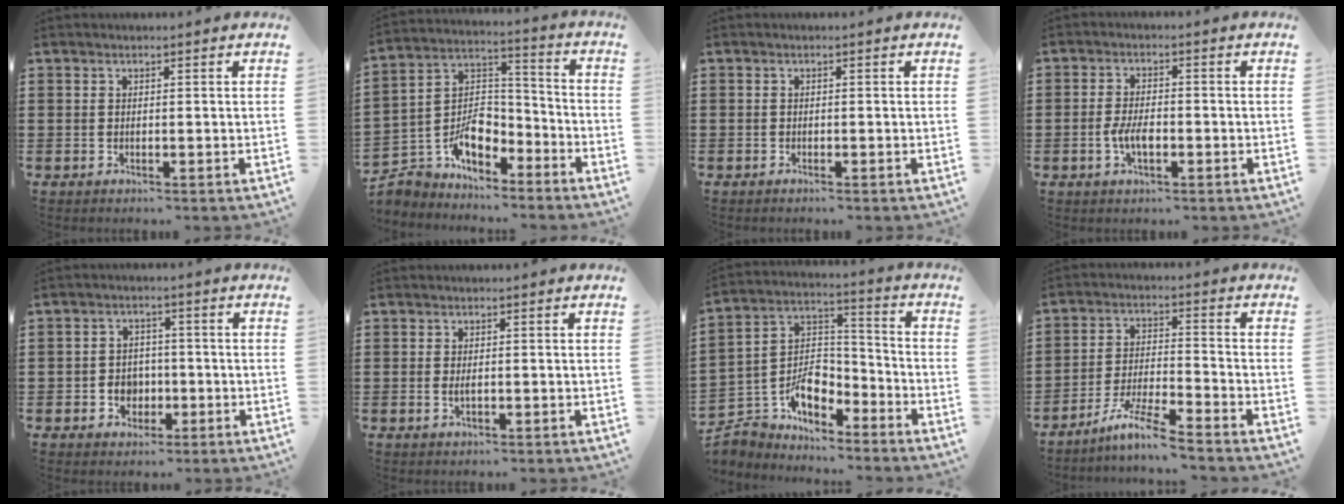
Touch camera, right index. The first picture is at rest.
{"total": 8.2, "force": [-4.7, 5.4, 3.9], "torque": [-0.090, 0.005, -0.089]}
{"total": 0.5, "force": [-0.5, 0.1, 0.1], "torque": [-0.002, 0.001, -0.011]}
{"total": 3.9, "force": [-1.1, 1.8, 3.3], "torque": [-0.080, -0.002, -0.026]}
{"total": 3.6, "force": [-1.2, 3.2, 1.3], "torque": [-0.033, 0.006, -0.026]}
{"total": 1.6, "force": [-0.2, 0.7, 1.5], "torque": [-0.028, 0.000, -0.004]}
{"total": 7.6, "force": [-4.6, 5.0, 3.5], "torque": [-0.083, 0.003, -0.088]}
{"total": 7.0, "force": [-6.0, -0.3, 3.6], "torque": [-0.088, -0.013, -0.119]}